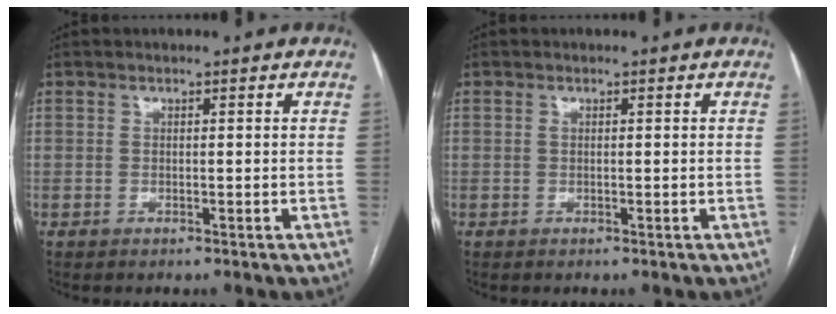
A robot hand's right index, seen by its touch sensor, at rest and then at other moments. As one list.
[{"total": 0.0}]